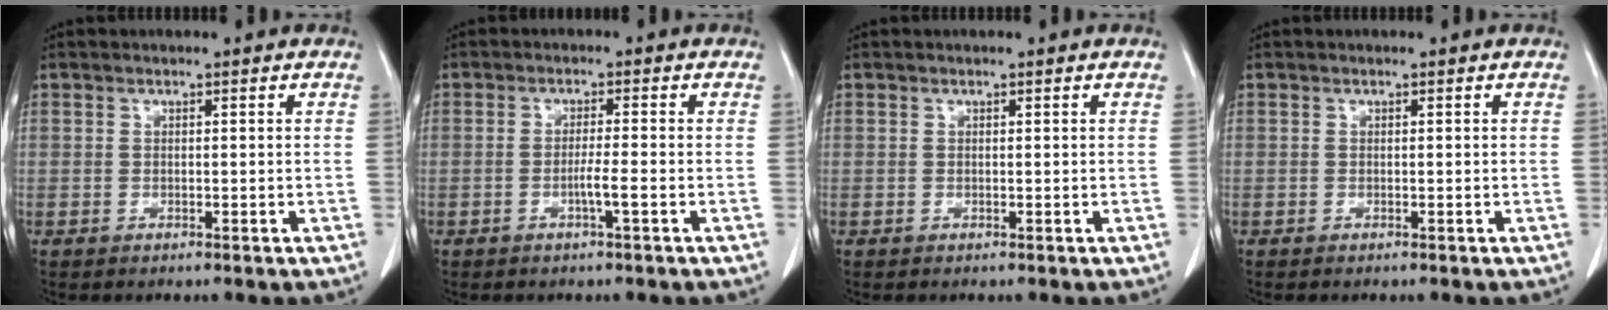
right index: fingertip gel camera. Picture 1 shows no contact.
{"total": 2.5, "force": [-0.9, -0.3, 2.3], "torque": [-0.043, -0.002, -0.018]}
{"total": 0.0}
{"total": 0.0}